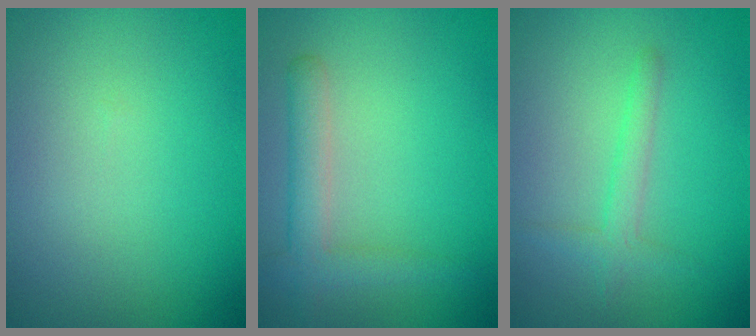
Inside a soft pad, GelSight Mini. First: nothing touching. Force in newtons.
{"total": 2.9, "press": 2.9, "slide": 0.2}
{"total": 1.8, "press": 1.8, "slide": 0.1}